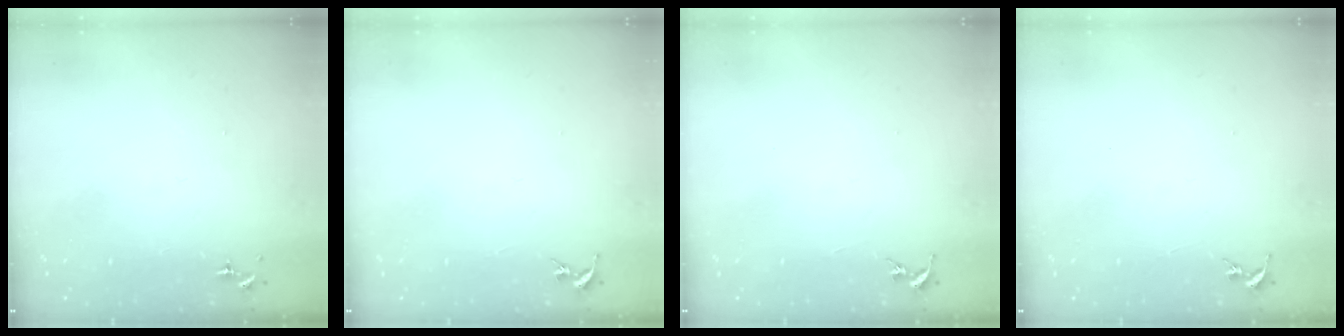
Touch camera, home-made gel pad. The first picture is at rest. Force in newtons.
{"total": 0.0}
{"total": 0.0}
{"total": 0.0}